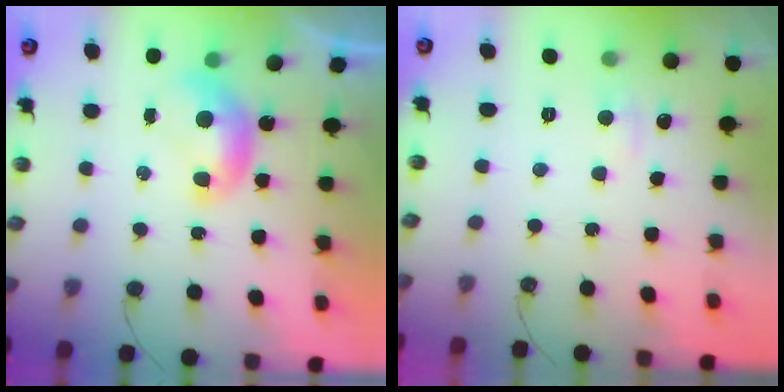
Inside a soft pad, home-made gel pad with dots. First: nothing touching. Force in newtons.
{"total": 1.7, "press": 1.6, "slide": 0.5}